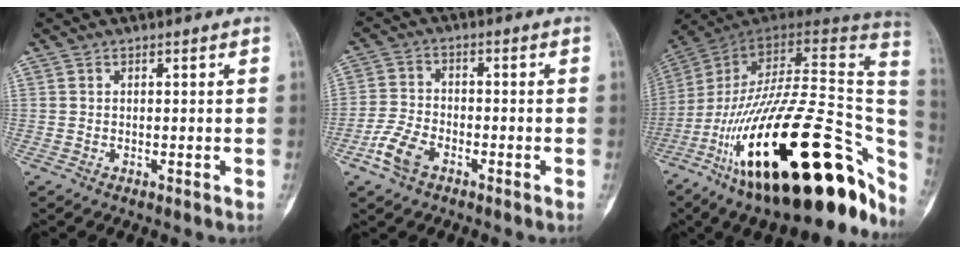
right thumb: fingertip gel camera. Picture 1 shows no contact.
{"total": 6.5, "force": [-3.6, 3.6, 4.0], "torque": [-0.086, 0.015, -0.073]}
{"total": 41.3, "force": [-15.4, 15.7, 34.9], "torque": [-0.463, 0.060, -0.244]}